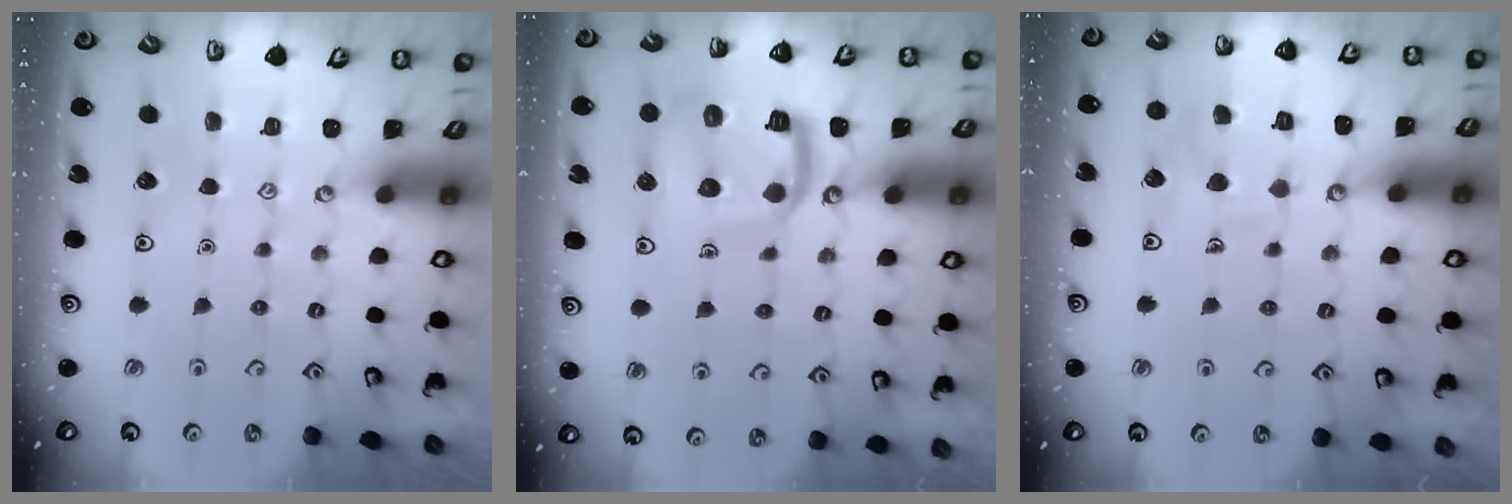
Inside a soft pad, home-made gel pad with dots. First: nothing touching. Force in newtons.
{"total": 13.8, "press": 13.7, "slide": 1.4}
{"total": 8.4, "press": 8.4, "slide": 0.8}